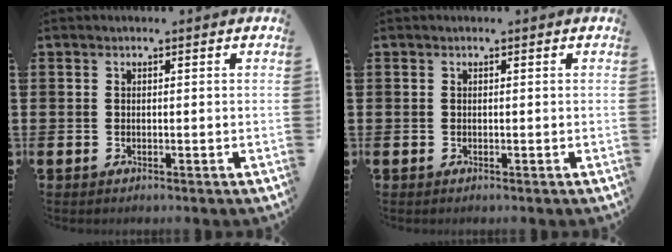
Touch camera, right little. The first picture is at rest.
{"total": 0.0}